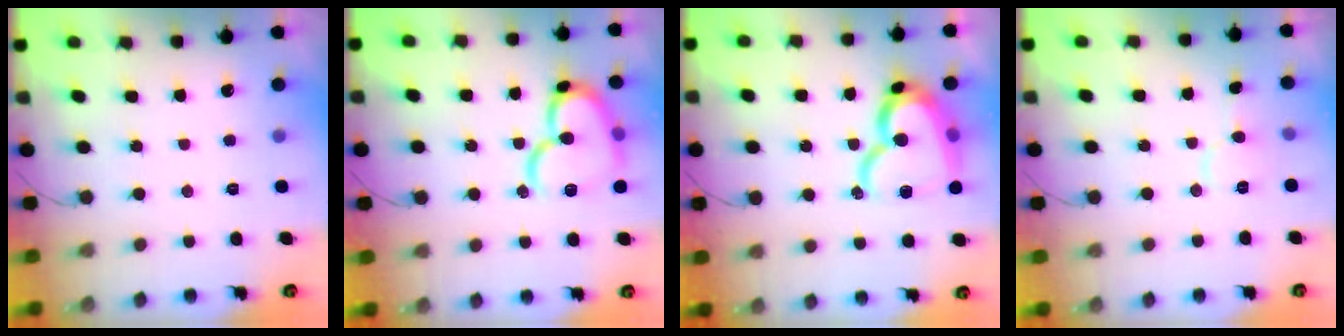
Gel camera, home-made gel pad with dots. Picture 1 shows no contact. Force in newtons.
{"total": 17.7, "press": 17.6, "slide": 1.8}
{"total": 19.7, "press": 19.6, "slide": 1.8}
{"total": 6.9, "press": 6.9, "slide": 0.3}